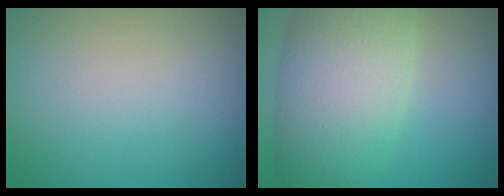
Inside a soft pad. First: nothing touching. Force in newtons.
{"total": 9.6, "press": 9.6, "slide": 0.4}